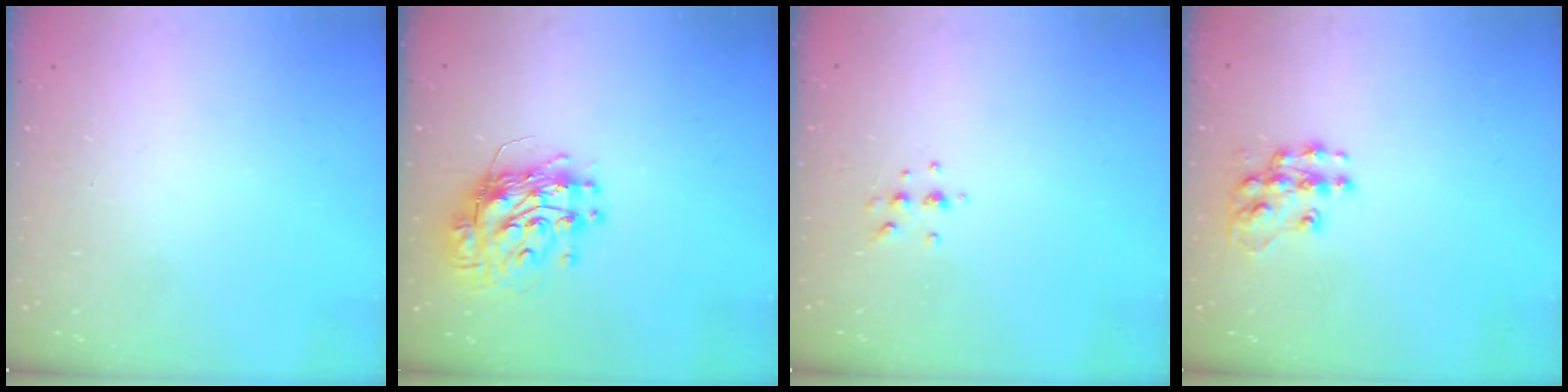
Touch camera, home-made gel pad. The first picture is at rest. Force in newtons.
{"total": 11.5, "press": 11.4, "slide": 1.3}
{"total": 3.8, "press": 3.6, "slide": 1.1}
{"total": 10.4, "press": 10.4, "slide": 0.5}